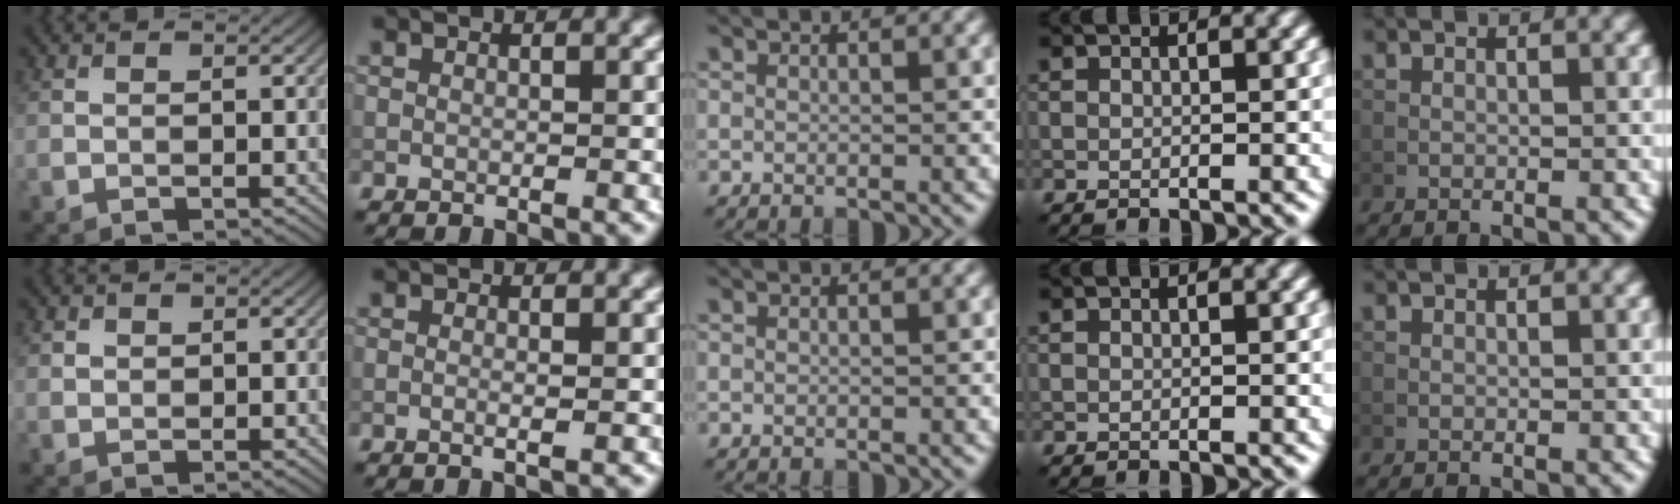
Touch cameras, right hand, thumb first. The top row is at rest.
{"thumb": {"total": 1.1, "force": [0.5, 0.9, 0.3], "torque": [-0.007, -0.002, 0.010]}, "index": {"total": 1.3, "force": [0.1, 0.5, 1.2], "torque": [-0.010, -0.009, -0.011]}}